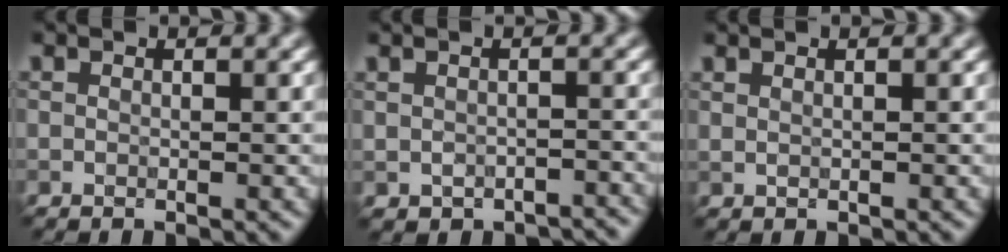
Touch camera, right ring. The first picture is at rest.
{"total": 2.2, "force": [-1.8, 1.1, 0.6], "torque": [-0.006, -0.008, -0.017]}
{"total": 1.0, "force": [0.9, 0.4, 0.3], "torque": [-0.003, -0.002, 0.008]}